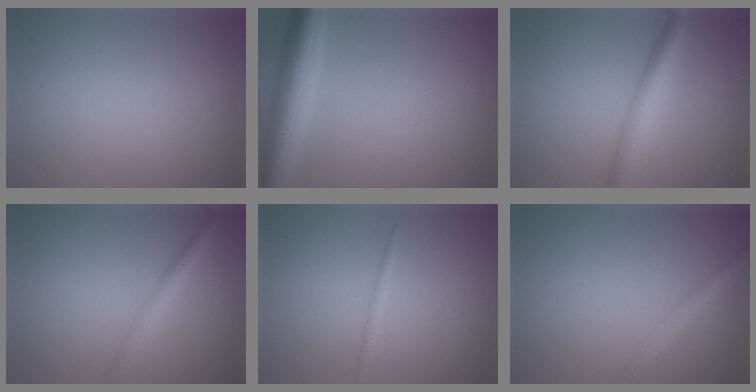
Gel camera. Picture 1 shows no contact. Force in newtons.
{"total": 6.6, "press": 6.6, "slide": 0.3}
{"total": 3.8, "press": 3.8, "slide": 0.1}
{"total": 2.6, "press": 2.6, "slide": 0.0}
{"total": 0.8, "press": 0.8, "slide": 0.0}
{"total": 2.8, "press": 2.8, "slide": 0.1}